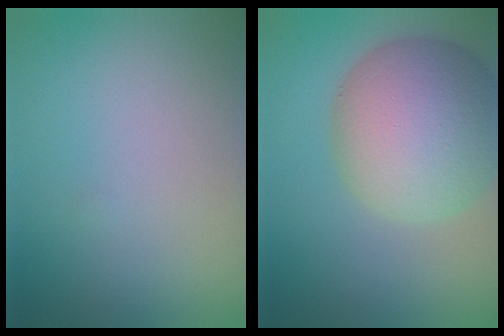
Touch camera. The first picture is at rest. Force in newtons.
{"total": 10.5, "press": 10.5, "slide": 0.6}